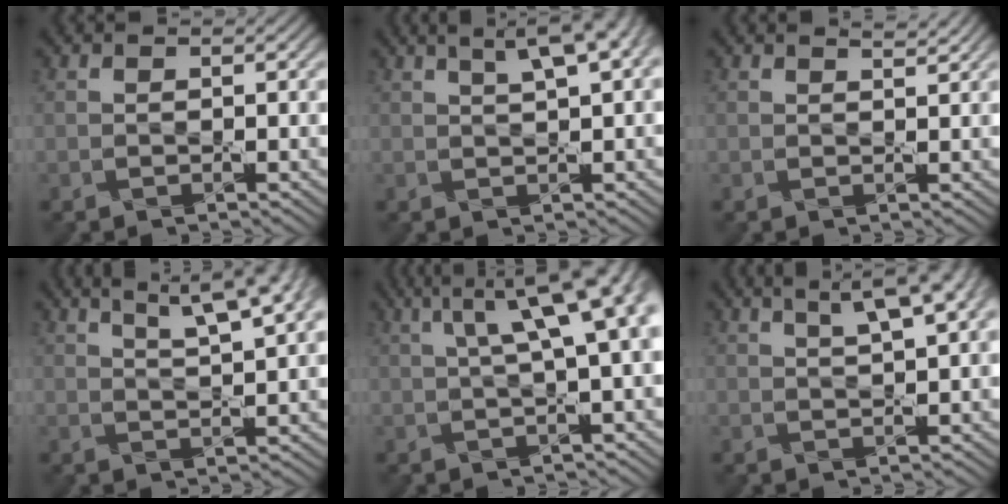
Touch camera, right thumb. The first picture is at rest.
{"total": 5.9, "force": [3.0, 1.3, 4.9], "torque": [-0.069, 0.022, 0.043]}
{"total": 1.3, "force": [1.2, 0.0, 0.2], "torque": [-0.011, -0.004, 0.012]}
{"total": 9.0, "force": [5.6, 2.1, 6.8], "torque": [-0.092, 0.025, 0.065]}
{"total": 10.7, "force": [2.7, 3.5, 9.8], "torque": [-0.114, 0.039, 0.027]}
{"total": 6.5, "force": [3.4, 1.4, 5.4], "torque": [-0.071, 0.023, 0.045]}